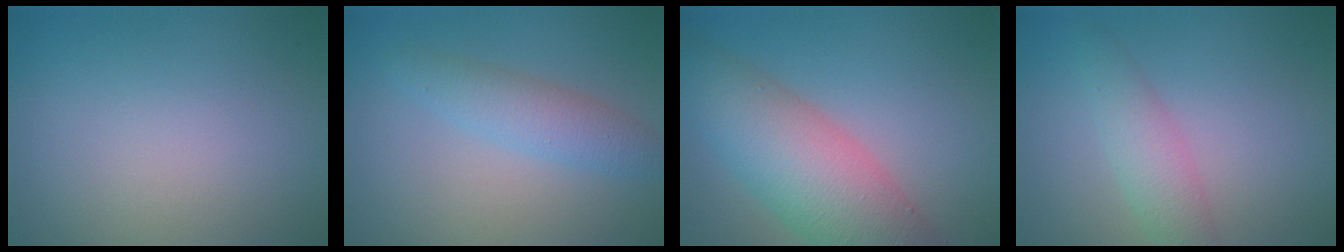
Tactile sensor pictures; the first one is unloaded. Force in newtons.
{"total": 2.9, "press": 2.9, "slide": 0.0}
{"total": 8.6, "press": 8.6, "slide": 0.3}
{"total": 2.9, "press": 2.9, "slide": 0.0}